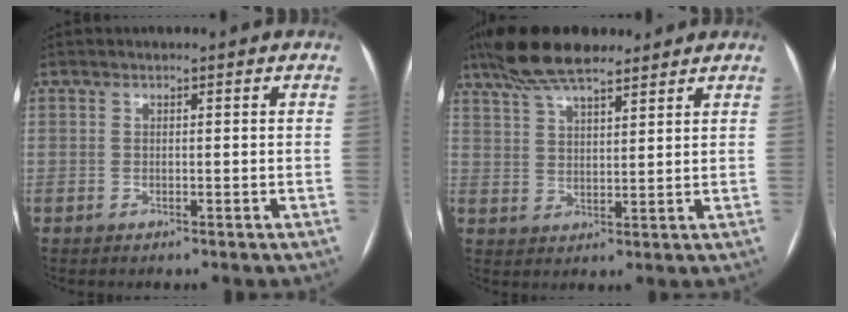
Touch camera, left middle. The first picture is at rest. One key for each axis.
{"total": 10.6, "fx": 8.5, "fy": 2.5, "fz": 5.9, "tx": -0.114, "ty": 0.029, "tz": 0.152}